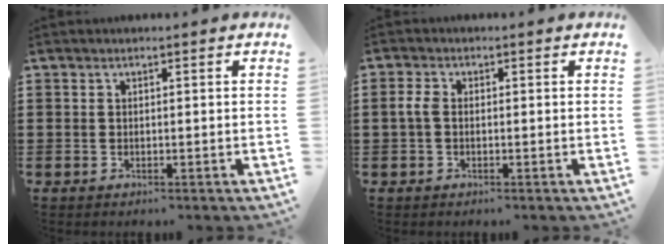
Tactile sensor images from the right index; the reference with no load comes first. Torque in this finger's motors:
{"motor_torque": [-0.11, -0.02, 0.19, 0.06]}